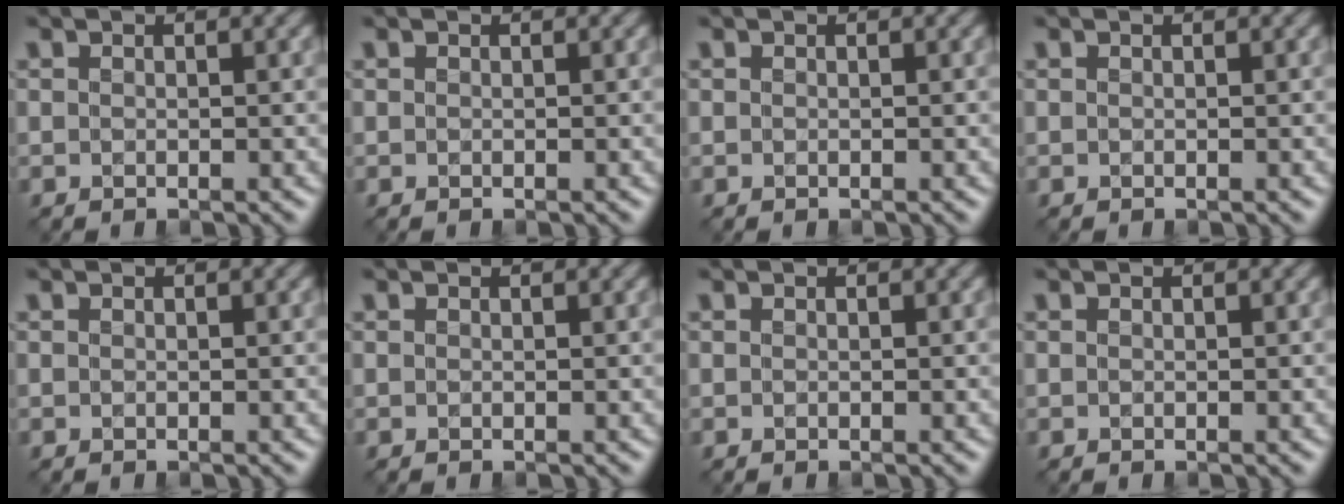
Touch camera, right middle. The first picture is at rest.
{"total": 0.0}
{"total": 0.0}
{"total": 0.0}
{"total": 0.0}
{"total": 0.0}
{"total": 0.0}
{"total": 0.0}